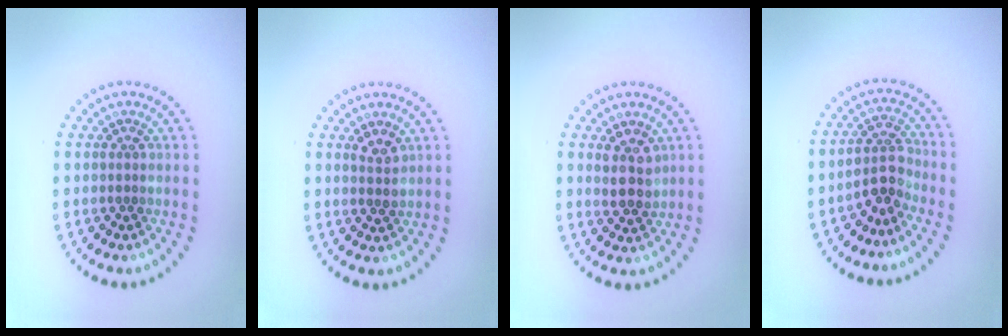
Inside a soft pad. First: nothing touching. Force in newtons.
{"total": 1.6, "press": 1.4, "slide": 0.6}
{"total": 2.6, "press": 2.4, "slide": 1.1}
{"total": 2.7, "press": 2.3, "slide": 1.4}